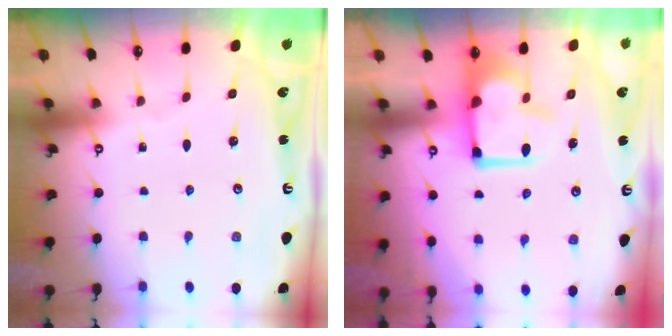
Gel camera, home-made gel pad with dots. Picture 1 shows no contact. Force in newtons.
{"total": 10.9, "press": 10.9, "slide": 0.7}